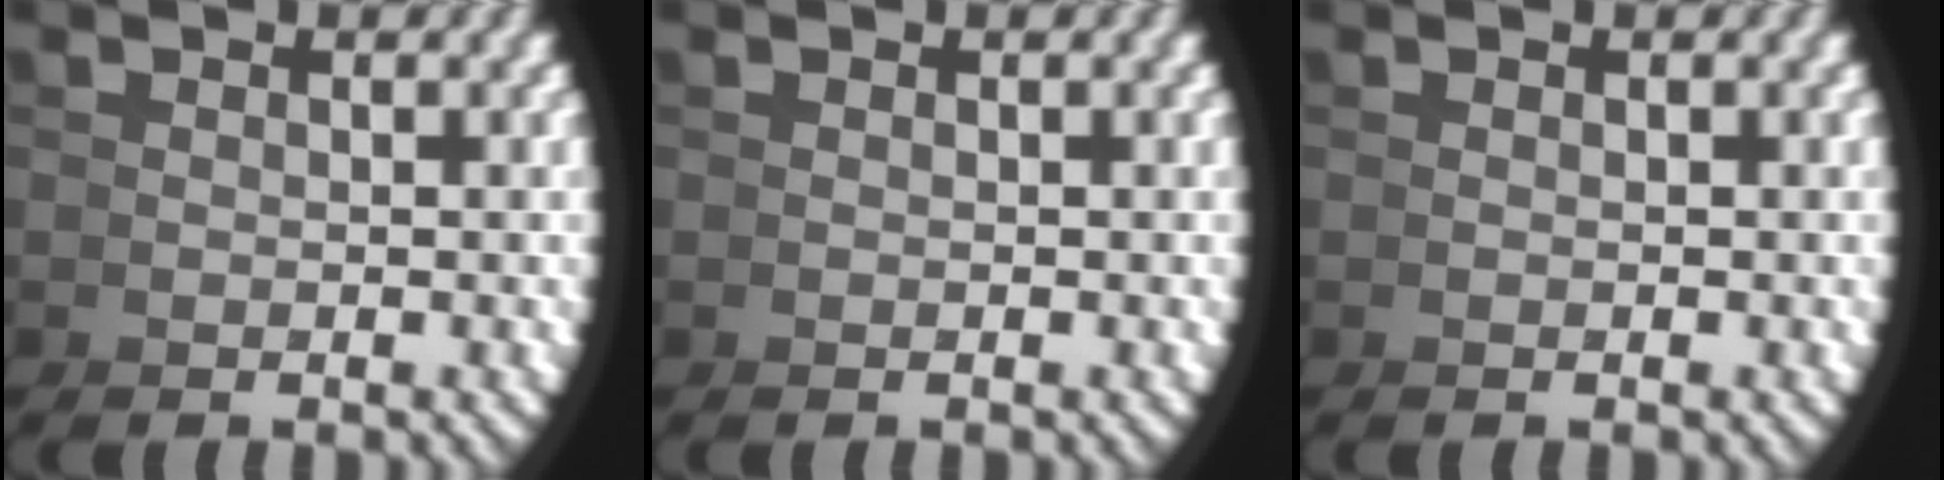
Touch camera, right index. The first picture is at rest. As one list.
[{"total": 0.0}, {"total": 0.0}]